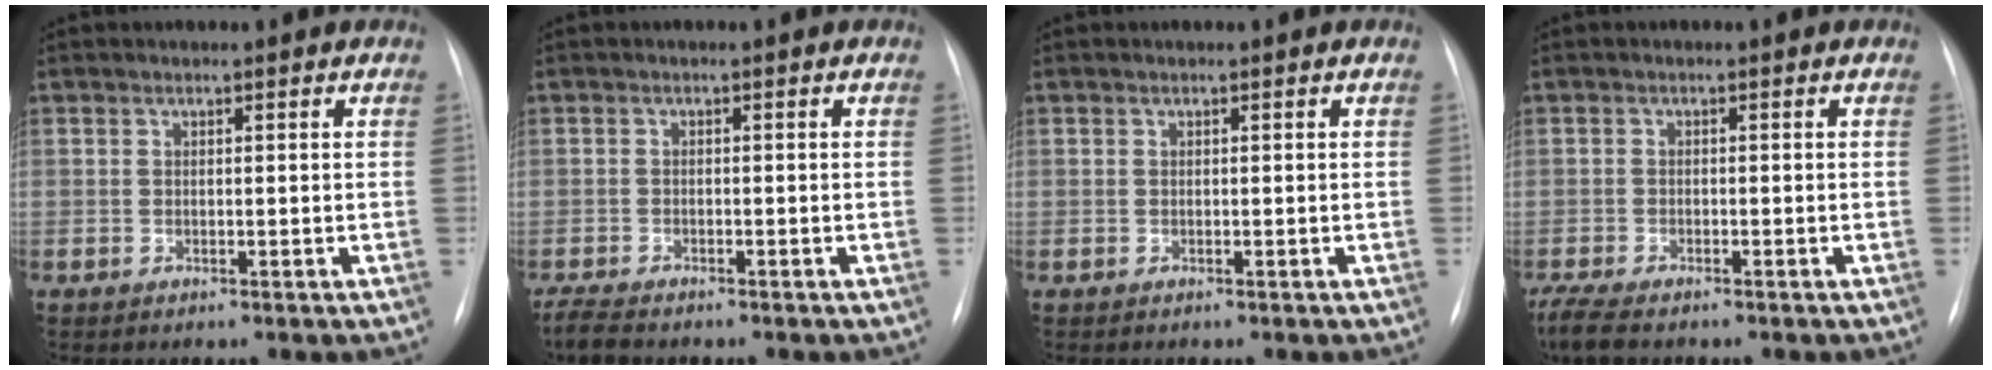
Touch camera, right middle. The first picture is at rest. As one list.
[{"total": 3.6, "force": [-3.1, 0.8, 1.7], "torque": [-0.033, -0.011, -0.050]}, {"total": 0.0}, {"total": 5.6, "force": [-4.5, 1.5, 3.0], "torque": [-0.061, -0.015, -0.073]}]